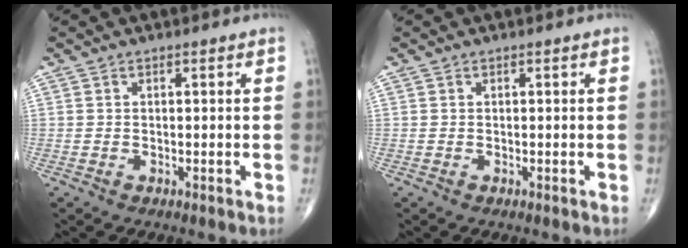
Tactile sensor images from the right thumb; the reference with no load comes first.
{"total": 0.0}